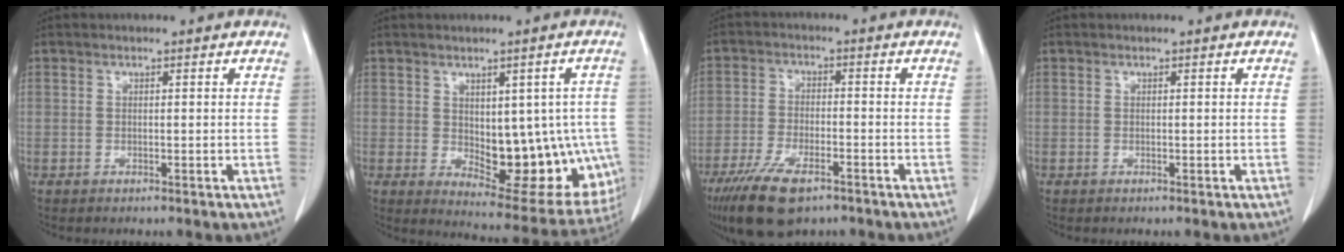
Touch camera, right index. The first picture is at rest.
{"total": 15.6, "force": [-1.9, 7.7, 13.4], "torque": [-0.141, 0.004, -0.001]}
{"total": 10.4, "force": [-6.9, 3.6, 6.8], "torque": [-0.130, -0.016, -0.121]}
{"total": 0.0}